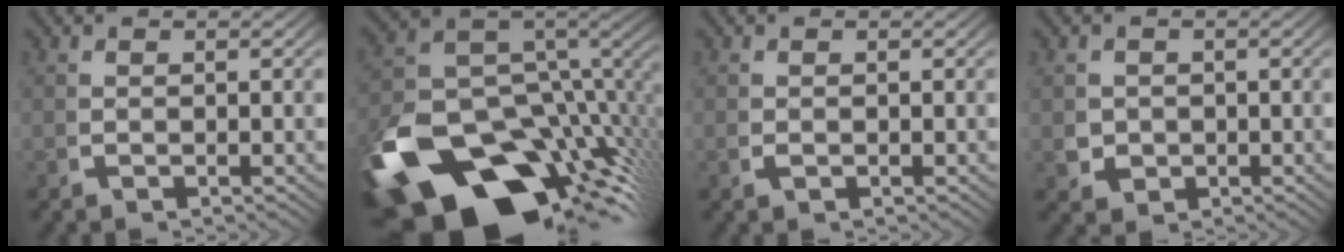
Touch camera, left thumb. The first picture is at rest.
{"total": 26.0, "force": [-10.3, 16.2, 17.5], "torque": [-0.316, -0.077, -0.137]}
{"total": 0.6, "force": [0.0, 0.4, 0.5], "torque": [-0.012, -0.005, 0.003]}
{"total": 3.2, "force": [-0.3, 2.8, 1.5], "torque": [-0.037, -0.019, 0.006]}